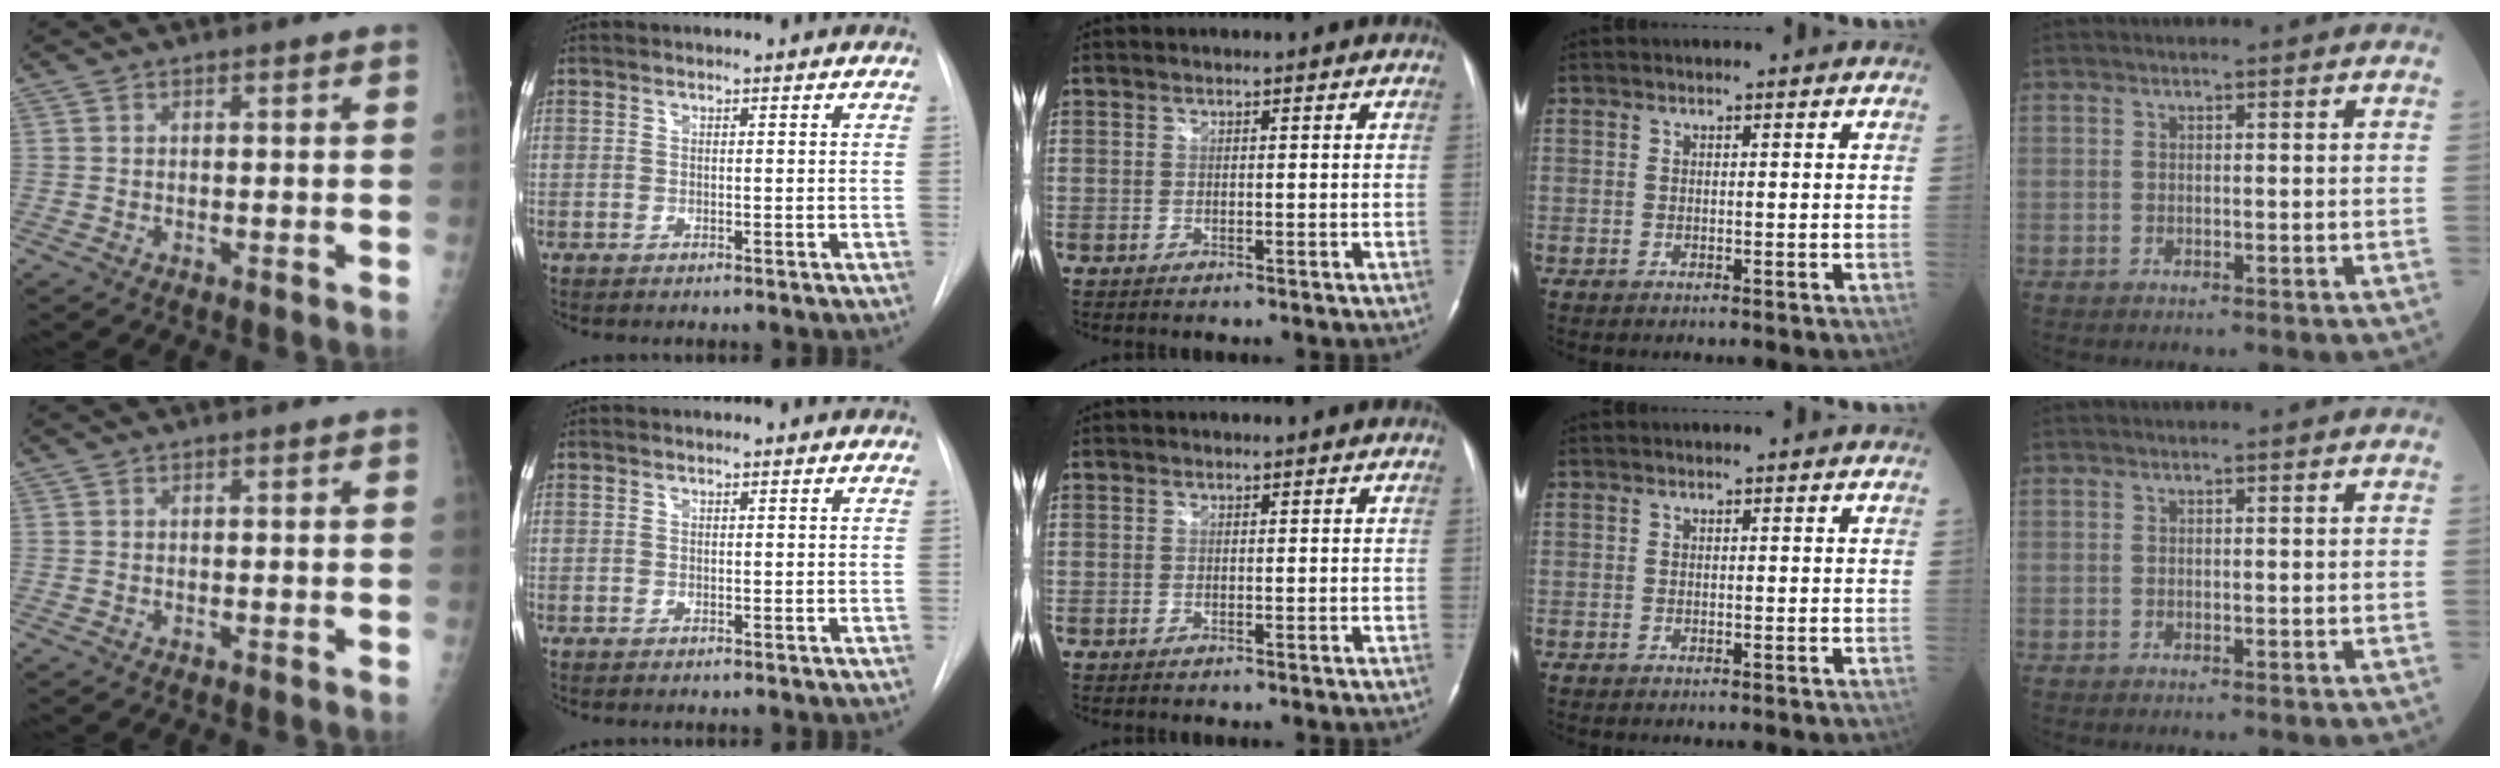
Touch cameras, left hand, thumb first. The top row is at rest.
{}